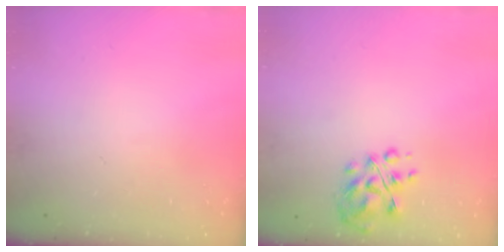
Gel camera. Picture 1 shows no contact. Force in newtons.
{"total": 7.1, "press": 7.0, "slide": 1.4}